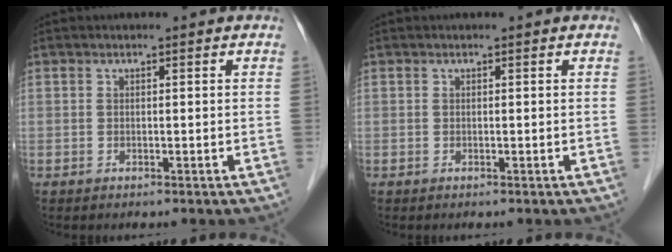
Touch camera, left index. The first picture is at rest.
{"total": 0.0}